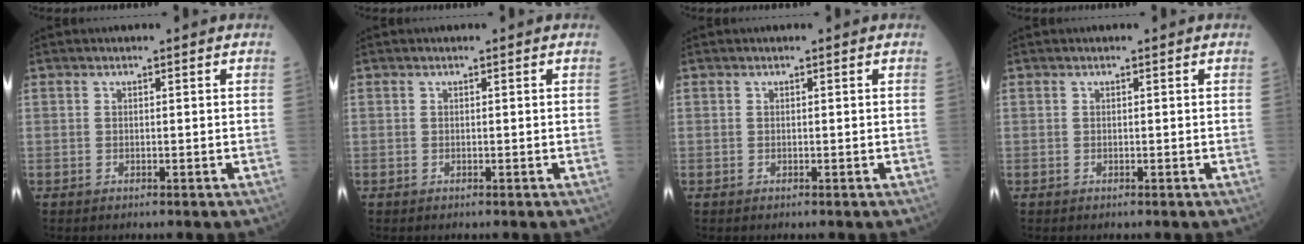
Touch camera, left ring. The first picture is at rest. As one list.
[{"total": 0.0}, {"total": 0.0}, {"total": 0.0}]